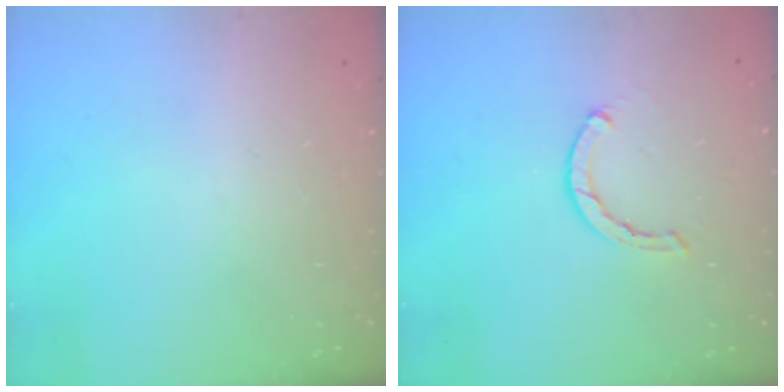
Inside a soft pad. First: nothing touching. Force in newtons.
{"total": 2.1, "press": 2.1, "slide": 0.2}